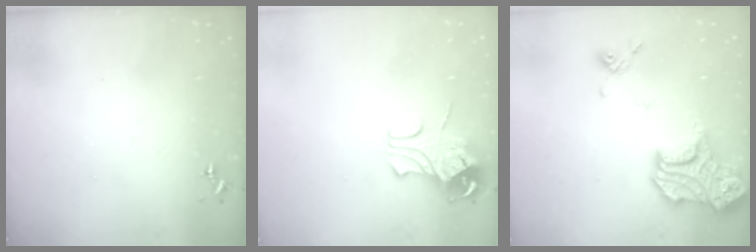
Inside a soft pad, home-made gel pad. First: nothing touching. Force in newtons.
{"total": 9.4, "press": 9.4, "slide": 1.1}
{"total": 17.9, "press": 17.9, "slide": 0.7}